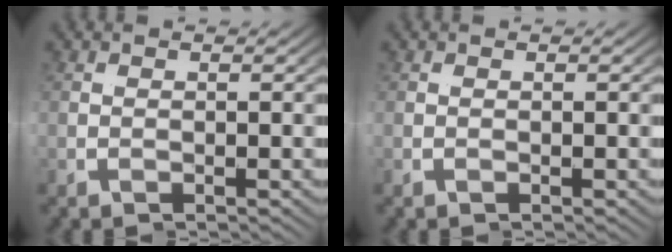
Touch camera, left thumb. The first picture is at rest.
{"total": 0.0}